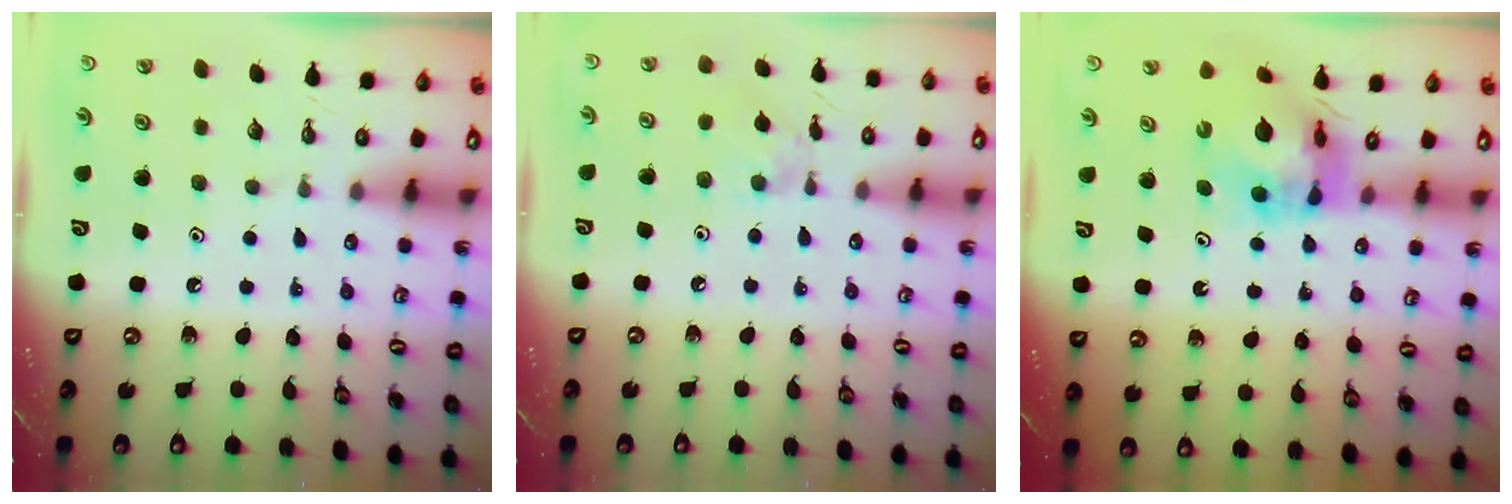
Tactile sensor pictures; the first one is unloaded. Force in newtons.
{"total": 6.0, "press": 6.0, "slide": 0.7}
{"total": 12.1, "press": 12.0, "slide": 1.4}